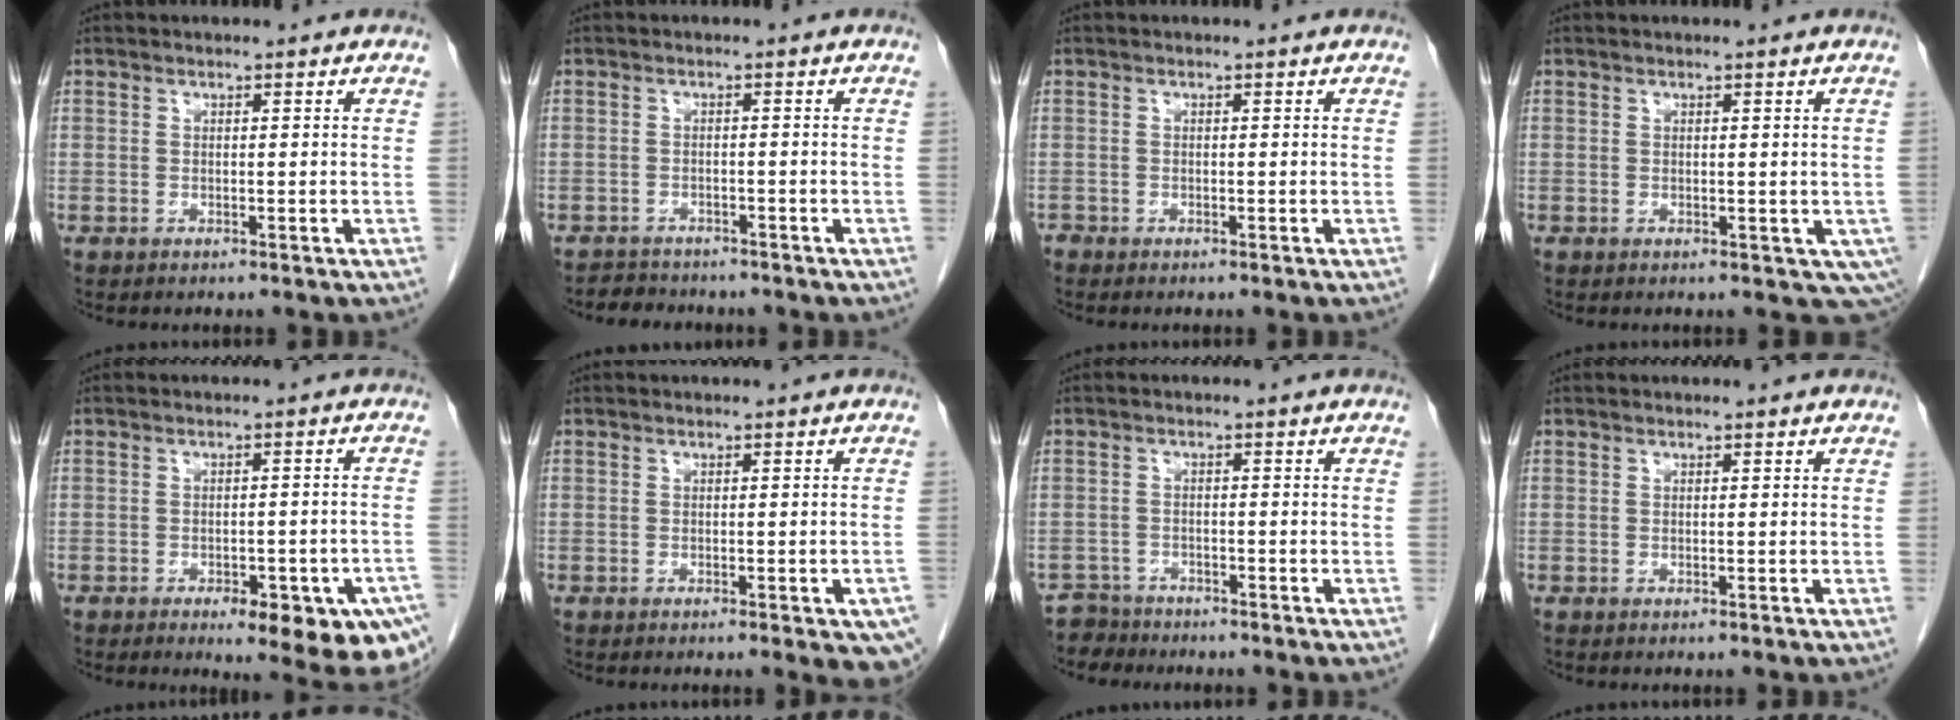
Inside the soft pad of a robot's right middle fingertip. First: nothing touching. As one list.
[{"total": 4.1, "force": [-3.7, 1.7, 0.4], "torque": [-0.012, -0.002, -0.051]}, {"total": 0.5, "force": [-0.5, 0.2, 0.0], "torque": [-0.005, -0.001, -0.010]}, {"total": 3.4, "force": [-0.1, 2.3, 2.4], "torque": [-0.018, -0.004, 0.007]}, {"total": 14.2, "force": [-8.4, 4.9, 10.4], "torque": [-0.077, 0.005, -0.099]}, {"total": 6.5, "force": [-4.0, 1.6, 4.9], "torque": [-0.037, -0.011, -0.050]}, {"total": 3.4, "force": [-3.0, 1.3, -1.0], "torque": [0.017, -0.002, -0.057]}, {"total": 0.0}]